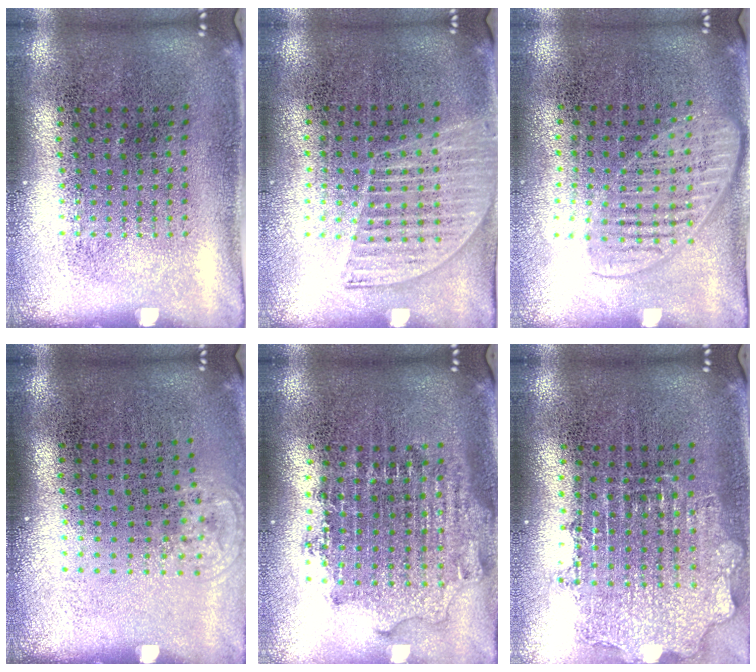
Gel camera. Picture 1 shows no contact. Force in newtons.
{"total": 1.4, "press": 1.2, "slide": 0.6}
{"total": 1.4, "press": 1.3, "slide": 0.6}
{"total": 0.6, "press": 0.4, "slide": 0.3}
{"total": 1.8, "press": 1.4, "slide": 1.1}
{"total": 1.6, "press": 1.3, "slide": 0.8}